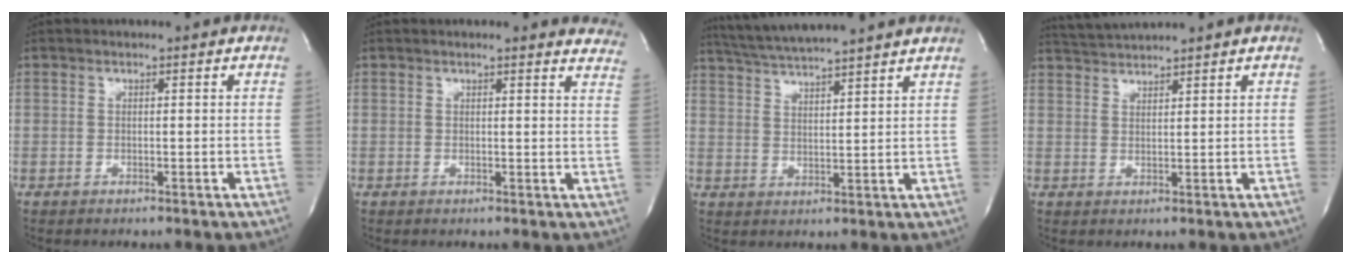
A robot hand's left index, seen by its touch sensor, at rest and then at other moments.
{"total": 11.5, "force": [11.1, 1.8, 2.4], "torque": [0.003, -0.040, 0.089]}
{"total": 12.6, "force": [11.3, -0.8, 5.3], "torque": [-0.102, 0.026, 0.173]}
{"total": 3.8, "force": [3.7, -1.1, 0.2], "torque": [-0.010, 0.012, 0.073]}